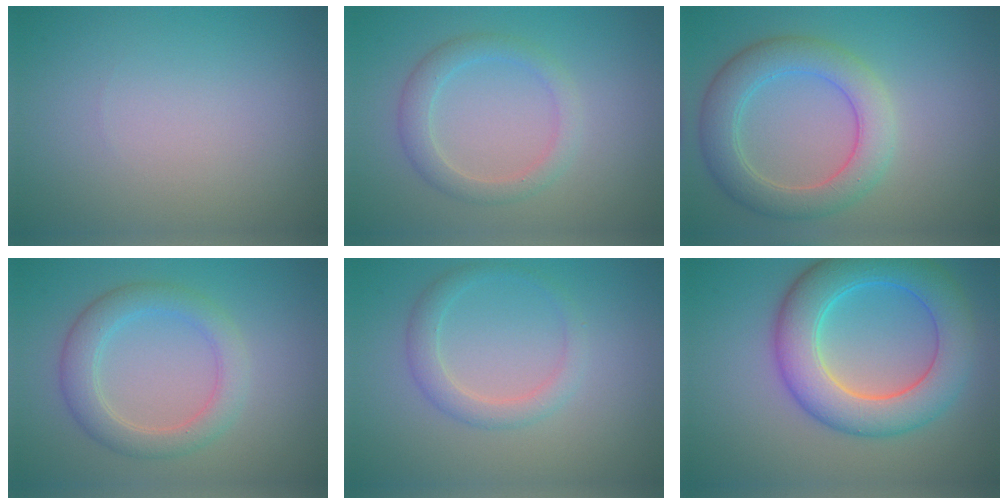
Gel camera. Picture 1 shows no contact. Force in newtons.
{"total": 2.6, "press": 2.6, "slide": 0.1}
{"total": 5.3, "press": 5.3, "slide": 0.2}
{"total": 3.8, "press": 3.8, "slide": 0.2}
{"total": 2.4, "press": 2.4, "slide": 0.1}
{"total": 8.2, "press": 8.2, "slide": 0.4}